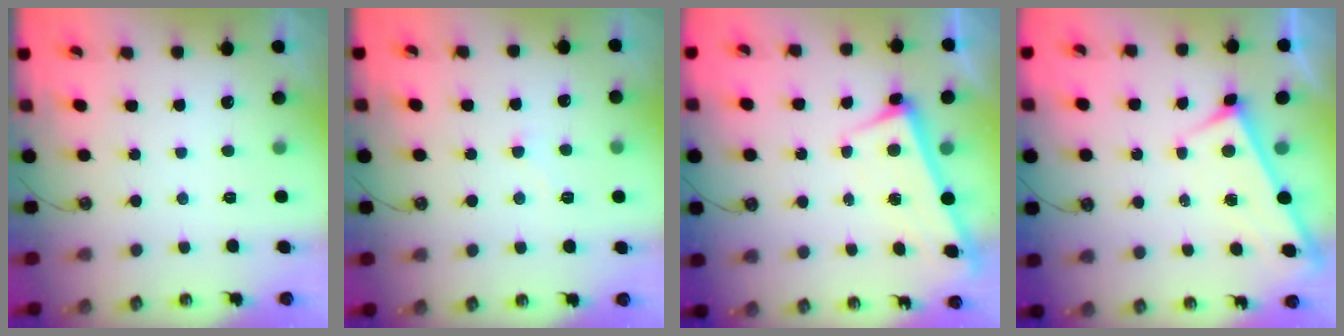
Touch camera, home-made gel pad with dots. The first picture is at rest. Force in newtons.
{"total": 3.8, "press": 3.8, "slide": 0.4}
{"total": 2.8, "press": 2.7, "slide": 0.4}
{"total": 3.0, "press": 3.0, "slide": 0.1}